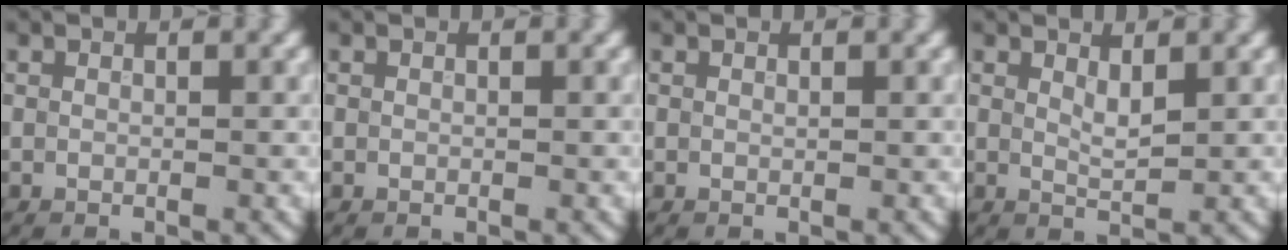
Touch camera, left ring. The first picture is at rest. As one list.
[{"total": 0.0}, {"total": 0.0}, {"total": 1.3, "force": [0.7, 0.3, 1.1], "torque": [-0.023, -0.003, 0.014]}]